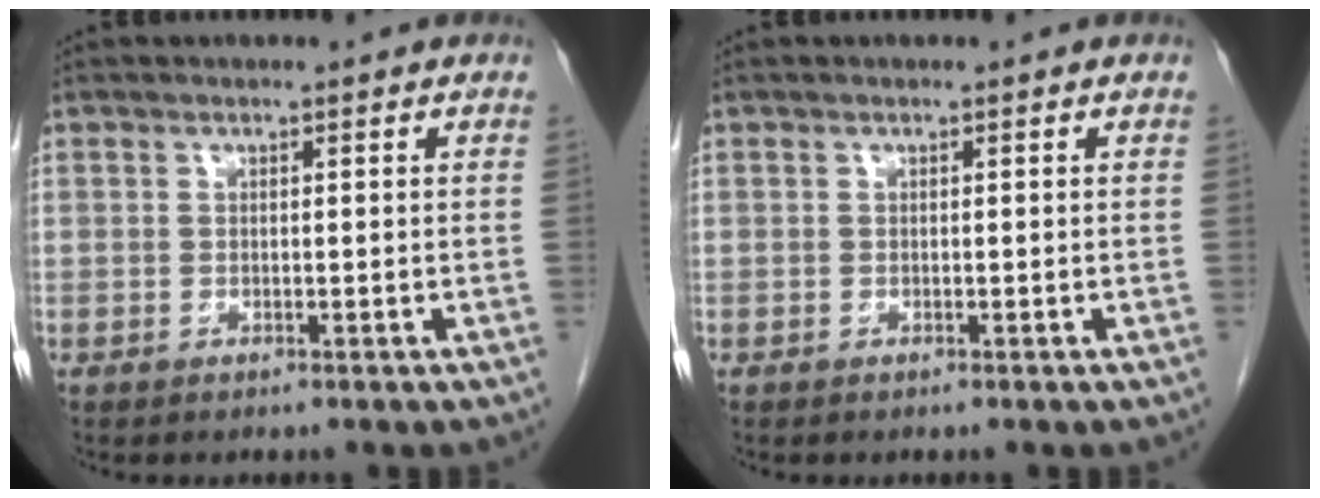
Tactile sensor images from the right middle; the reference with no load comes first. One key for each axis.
{"total": 0.0}